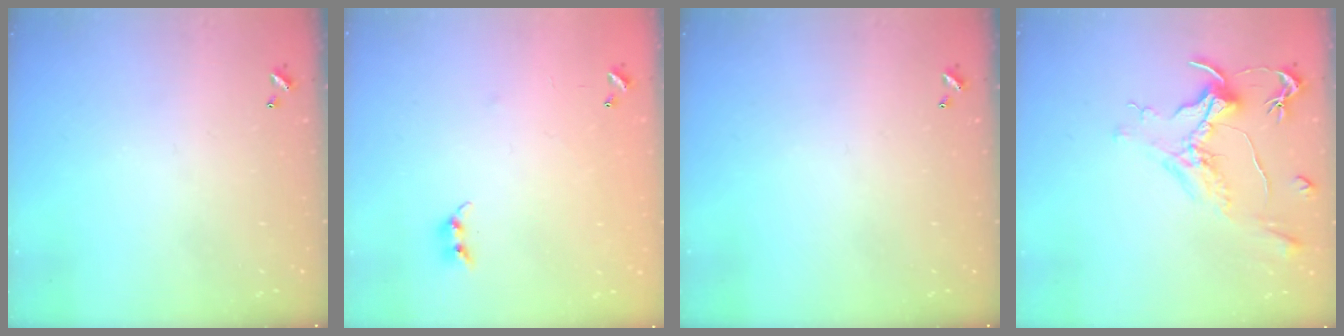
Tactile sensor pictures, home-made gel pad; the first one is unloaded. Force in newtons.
{"total": 5.9, "press": 5.9, "slide": 0.7}
{"total": 0.0}
{"total": 1.6, "press": 1.3, "slide": 0.9}